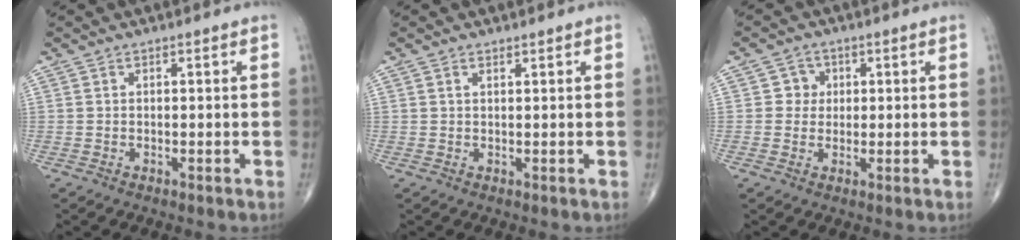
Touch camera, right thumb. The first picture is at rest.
{"total": 0.7, "force": [0.5, 0.2, 0.4], "torque": [-0.010, -0.003, 0.009]}
{"total": 3.3, "force": [0.6, 3.2, 0.7], "torque": [0.014, 0.005, 0.002]}